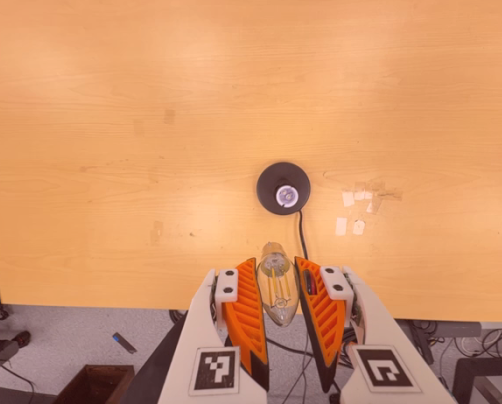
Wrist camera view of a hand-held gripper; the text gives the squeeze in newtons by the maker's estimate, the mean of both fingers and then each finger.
{"total": 10.1, "left": 9.6, "right": 10.7}